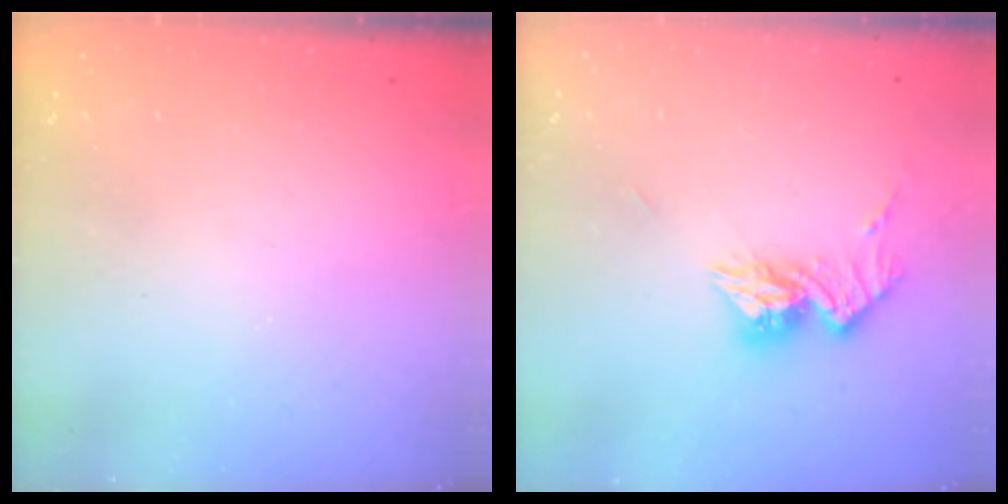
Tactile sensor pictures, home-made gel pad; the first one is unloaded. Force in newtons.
{"total": 11.6, "press": 11.6, "slide": 0.8}